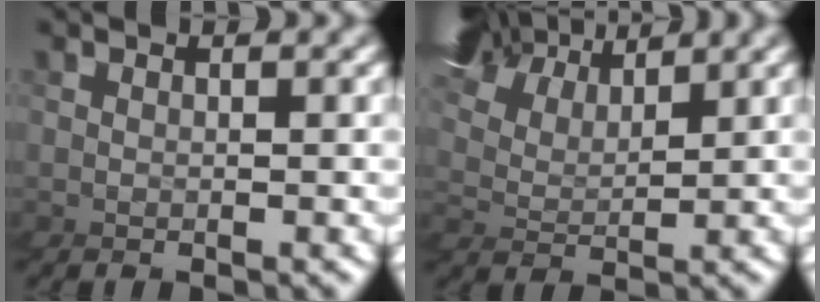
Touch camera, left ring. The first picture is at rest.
{"total": 3.3, "force": [2.9, 1.5, -0.1], "torque": [-0.042, 0.020, 0.031]}